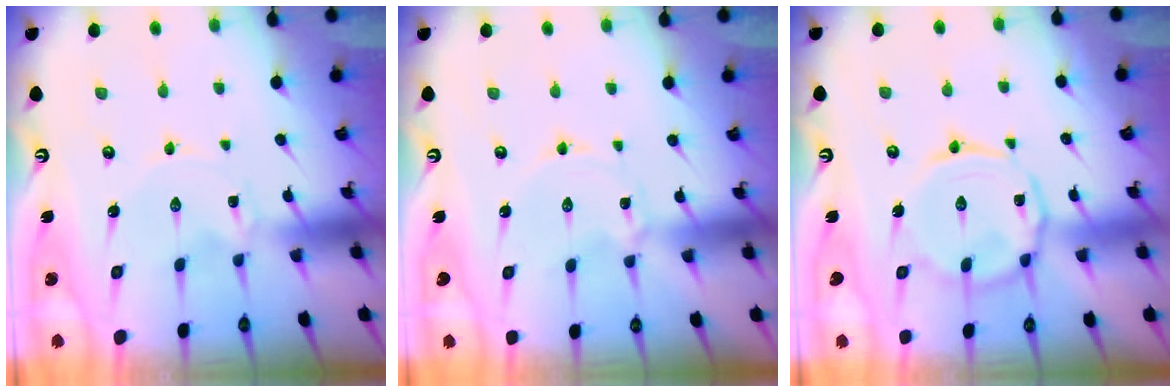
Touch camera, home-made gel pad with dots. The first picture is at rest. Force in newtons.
{"total": 1.7, "press": 1.7, "slide": 0.3}
{"total": 10.3, "press": 10.3, "slide": 0.8}